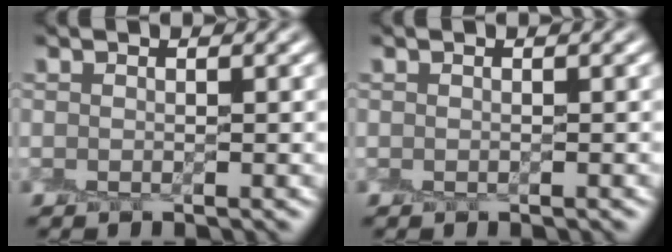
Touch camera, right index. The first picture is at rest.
{"total": 0.0}